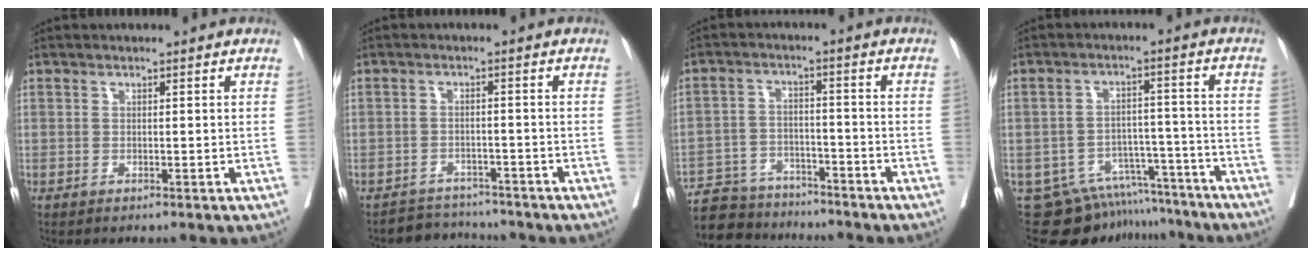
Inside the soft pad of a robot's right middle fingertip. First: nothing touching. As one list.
[{"total": 4.2, "force": [-3.8, 1.2, -1.1], "torque": [0.023, 0.008, -0.060]}, {"total": 12.0, "force": [-11.0, 3.9, 2.7], "torque": [-0.048, 0.013, -0.172]}, {"total": 12.4, "force": [-11.2, 5.1, 1.4], "torque": [-0.012, 0.033, -0.152]}]